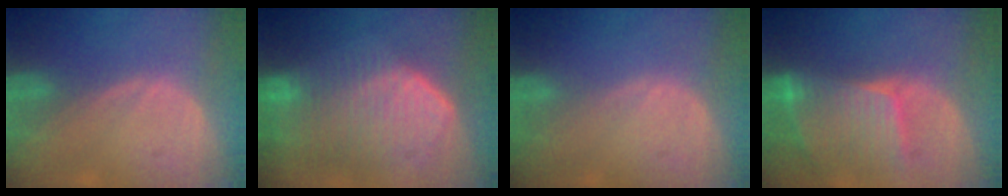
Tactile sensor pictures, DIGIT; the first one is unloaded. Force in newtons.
{"total": 10.8, "press": 9.5, "slide": 5.2}
{"total": 0.0}
{"total": 9.0, "press": 7.9, "slide": 4.3}